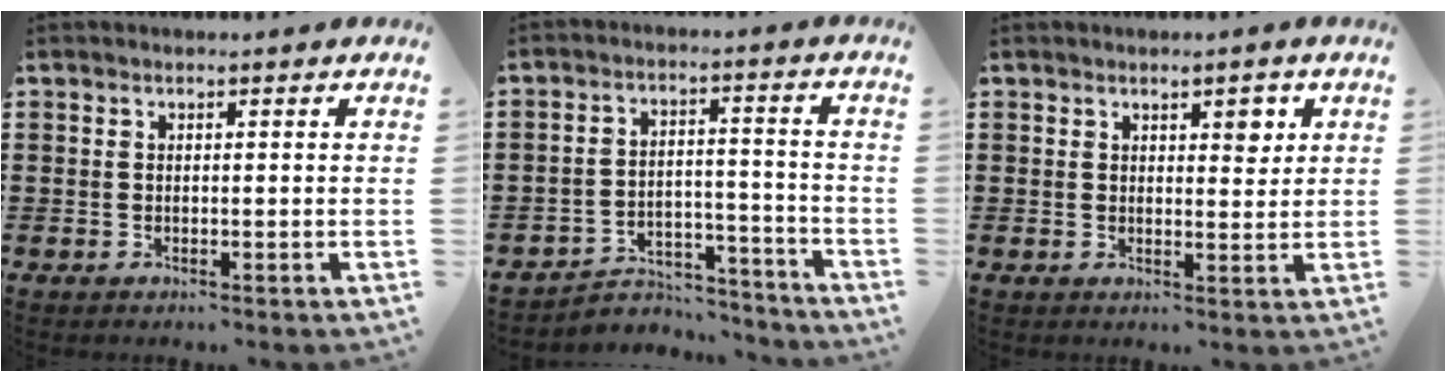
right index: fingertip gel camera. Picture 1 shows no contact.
{"total": 4.9, "force": [-4.5, 1.5, 0.9], "torque": [-0.018, 0.014, -0.091]}
{"total": 3.1, "force": [1.7, 1.5, 2.1], "torque": [-0.019, -0.002, 0.024]}